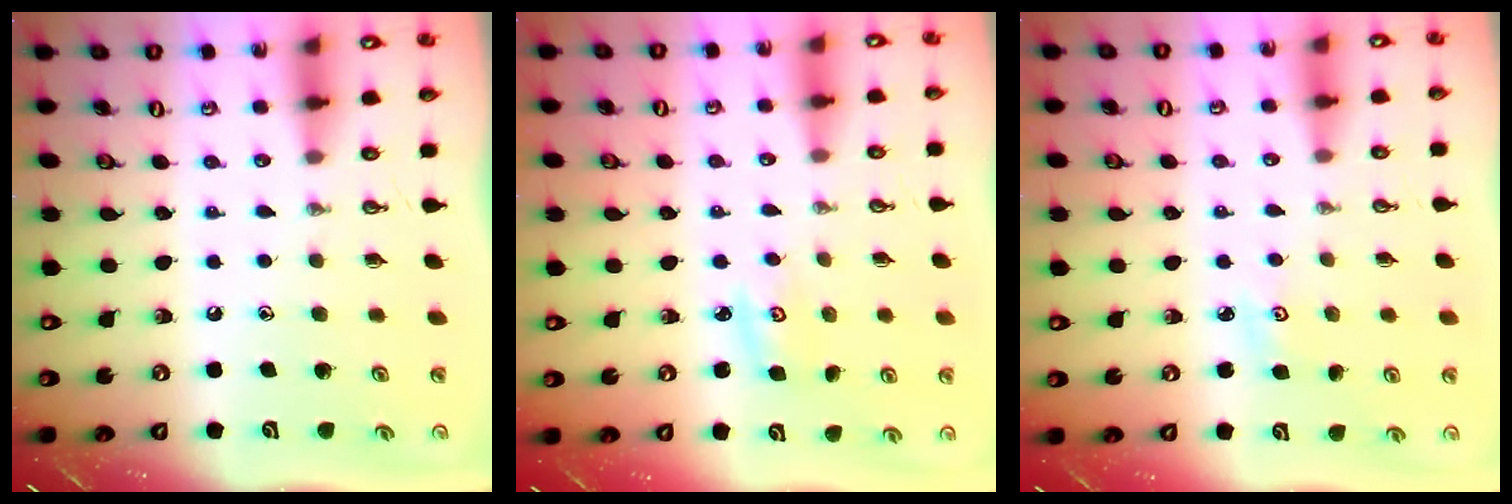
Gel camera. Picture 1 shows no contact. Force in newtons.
{"total": 2.3, "press": 2.3, "slide": 0.2}
{"total": 2.8, "press": 2.7, "slide": 0.4}